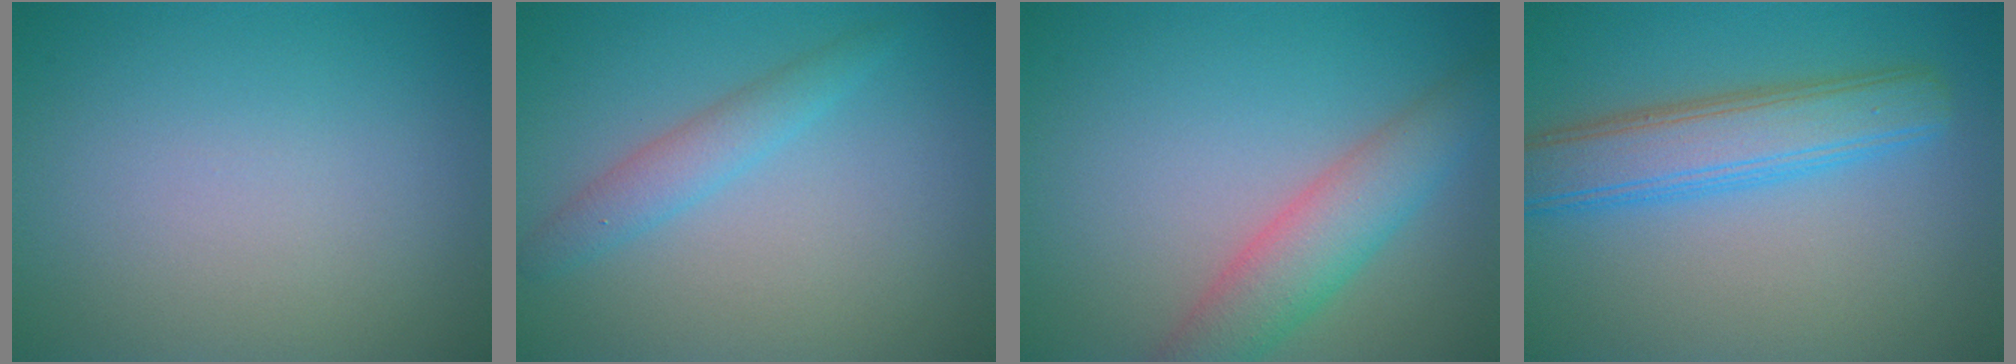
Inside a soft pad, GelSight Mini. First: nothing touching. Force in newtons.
{"total": 2.2, "press": 2.2, "slide": 0.3}
{"total": 4.5, "press": 4.5, "slide": 0.2}
{"total": 5.5, "press": 5.5, "slide": 0.2}